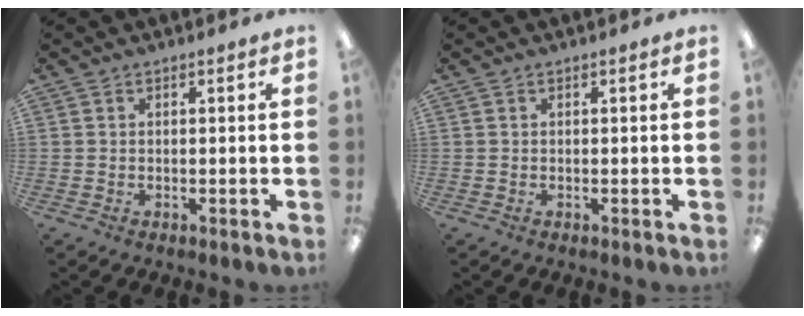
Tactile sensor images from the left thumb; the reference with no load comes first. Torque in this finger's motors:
{"motor_torque": [-0.01, -0.01, 0.13, -0.12, 0.00]}